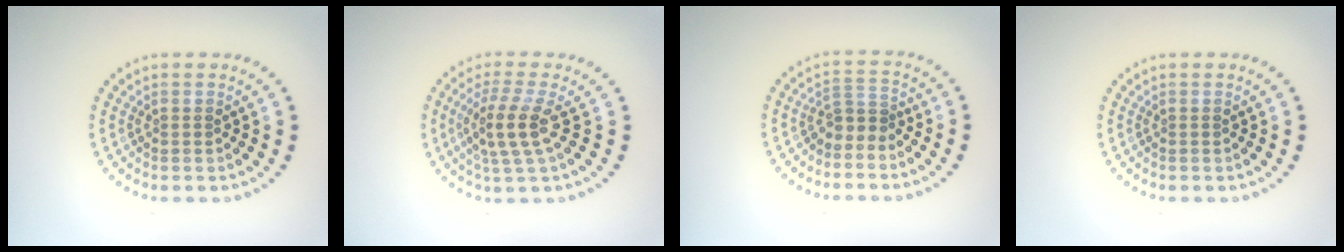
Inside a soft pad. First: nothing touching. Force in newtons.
{"total": 3.4, "press": 2.7, "slide": 2.0}
{"total": 2.0, "press": 1.3, "slide": 1.6}
{"total": 0.0}